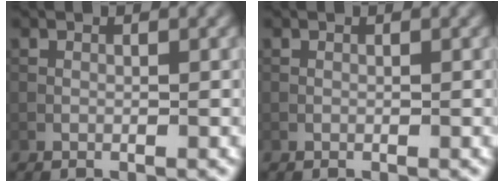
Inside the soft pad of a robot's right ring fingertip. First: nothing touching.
{"total": 0.0}